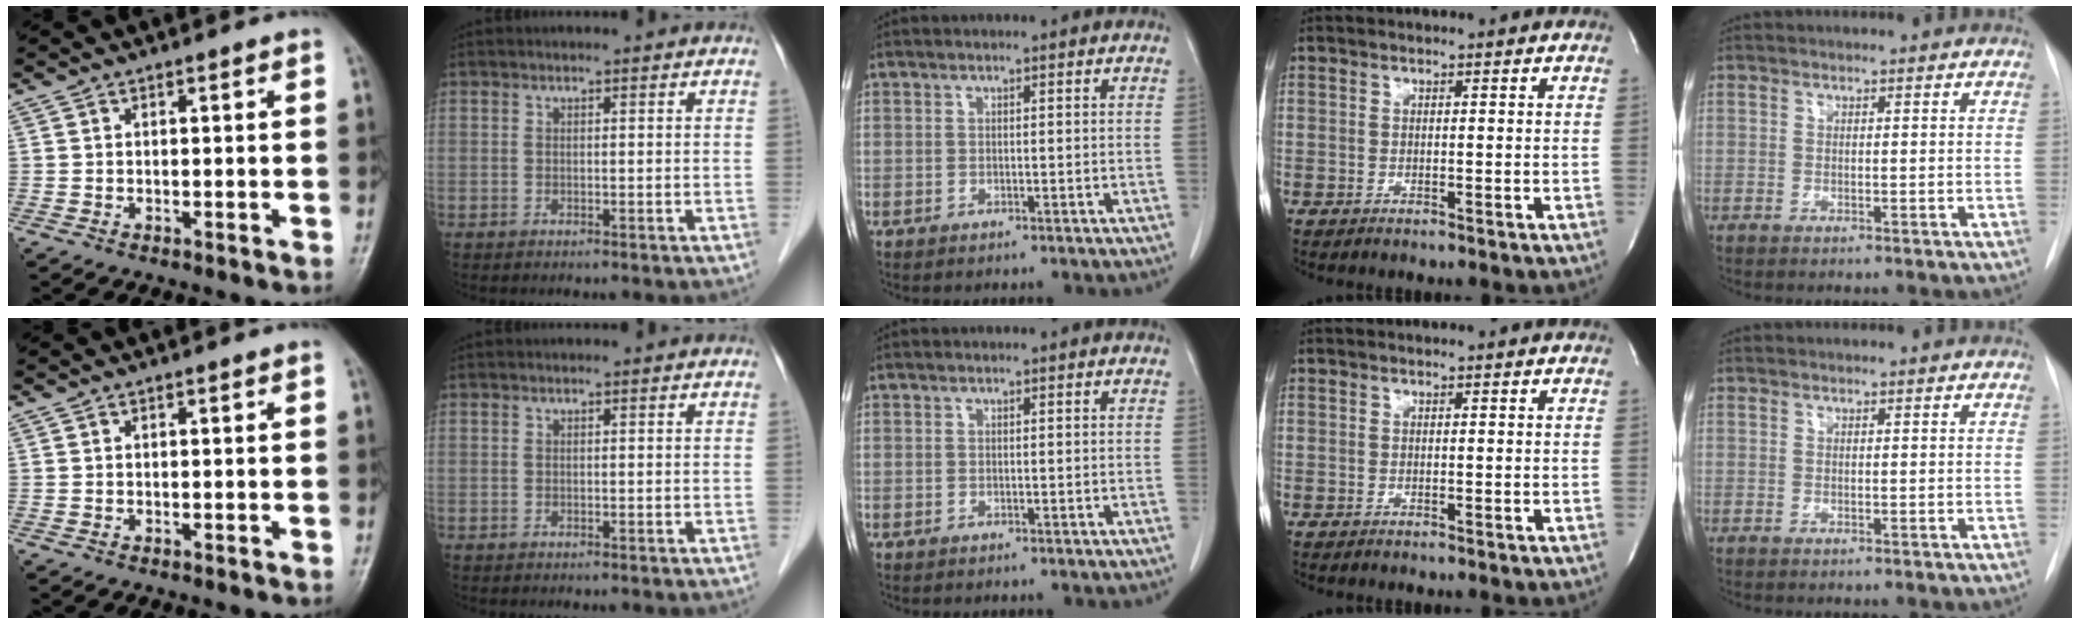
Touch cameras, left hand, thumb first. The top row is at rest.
{}